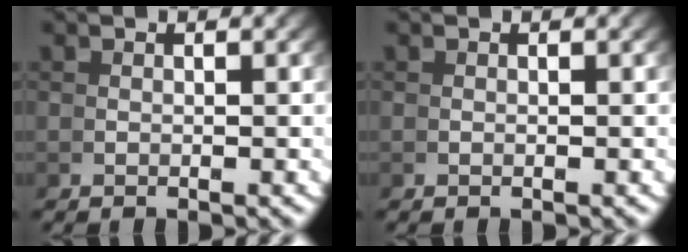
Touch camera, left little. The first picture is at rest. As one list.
[{"total": 0.0}]